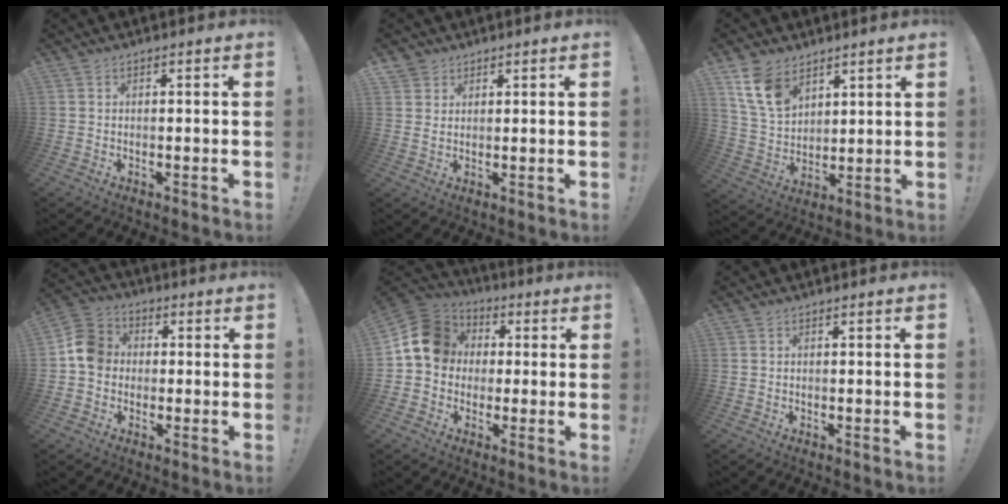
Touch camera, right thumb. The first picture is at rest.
{"total": 3.1, "force": [2.1, 2.2, 0.4], "torque": [0.001, -0.011, 0.038]}
{"total": 11.9, "force": [7.4, 7.6, 5.5], "torque": [-0.104, -0.033, 0.149]}
{"total": 9.3, "force": [-0.4, 8.1, 4.7], "torque": [-0.068, 0.023, -0.005]}
{"total": 13.9, "force": [2.2, 11.9, 6.8], "torque": [-0.109, 0.010, 0.049]}
{"total": 0.0}